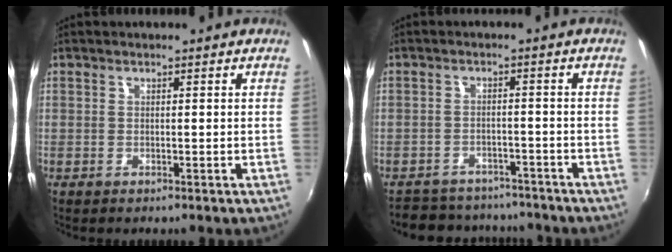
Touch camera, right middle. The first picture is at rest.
{"total": 11.7, "force": [-10.4, 4.4, 2.9], "torque": [-0.075, 0.011, -0.141]}